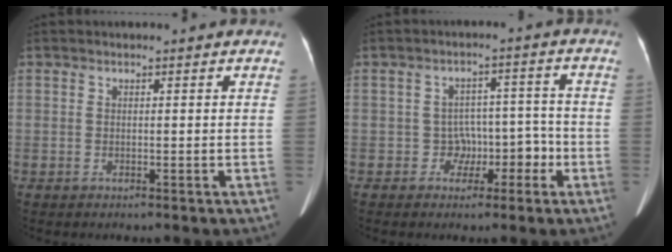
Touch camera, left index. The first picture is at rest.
{"total": 4.3, "force": [-2.3, 3.5, 1.2], "torque": [0.007, 0.018, -0.028]}